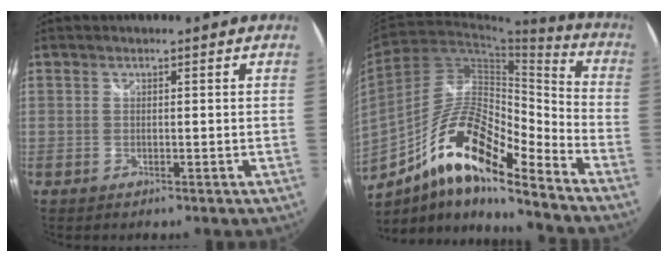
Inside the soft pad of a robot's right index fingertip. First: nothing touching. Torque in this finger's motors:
{"motor_torque": [0.99, -1.15, 0.82, 0.21]}